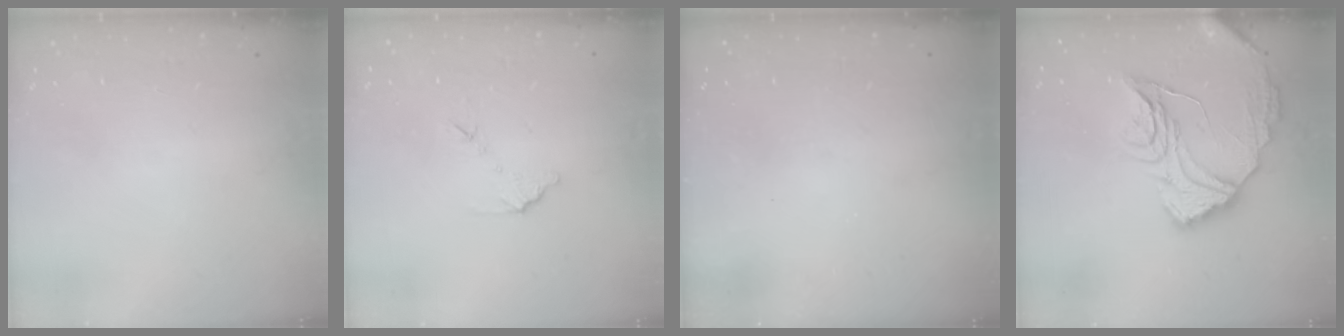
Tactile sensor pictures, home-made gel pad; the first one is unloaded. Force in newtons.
{"total": 7.2, "press": 7.2, "slide": 0.4}
{"total": 3.1, "press": 3.1, "slide": 0.1}
{"total": 17.4, "press": 17.3, "slide": 1.4}